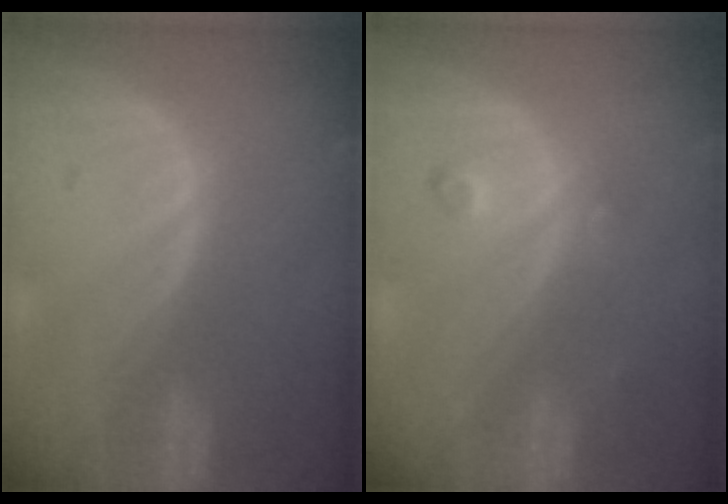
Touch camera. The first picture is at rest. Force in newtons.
{"total": 2.5, "press": 2.1, "slide": 1.3}